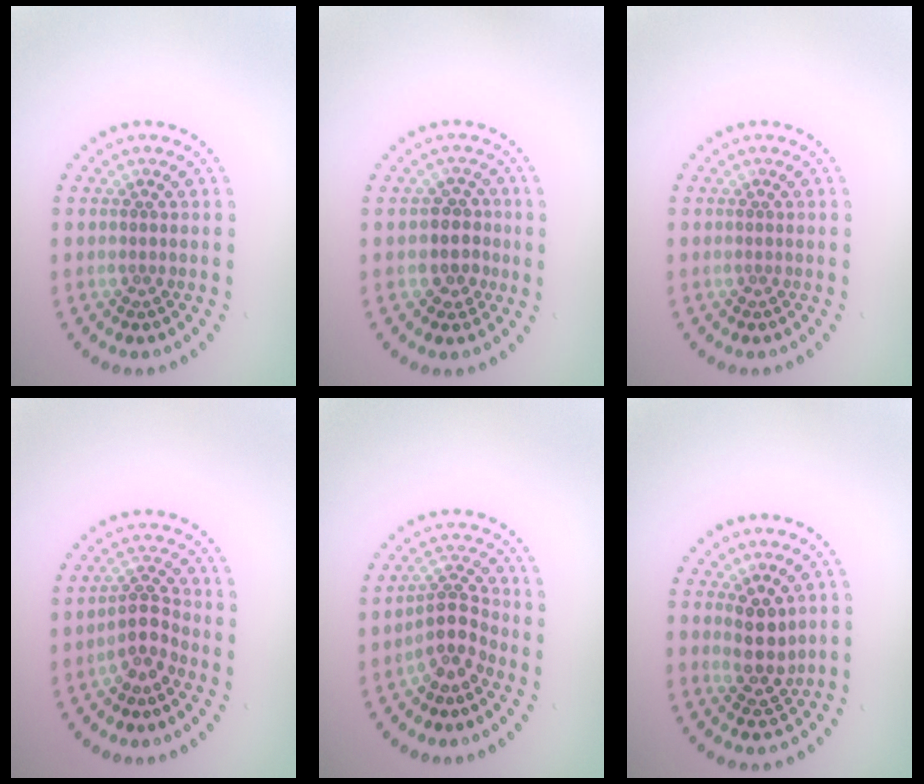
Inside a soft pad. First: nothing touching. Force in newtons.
{"total": 2.8, "press": 2.4, "slide": 1.4}
{"total": 0.0}
{"total": 2.4, "press": 1.9, "slide": 1.5}
{"total": 3.0, "press": 2.3, "slide": 1.9}
{"total": 2.8, "press": 2.4, "slide": 1.5}